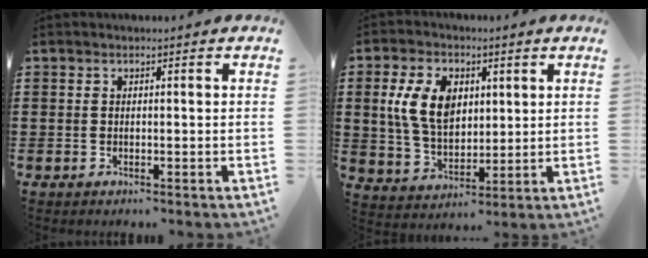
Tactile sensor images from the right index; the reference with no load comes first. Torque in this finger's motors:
{"motor_torque": [1.38, 0.76, 0.42, 0.21]}